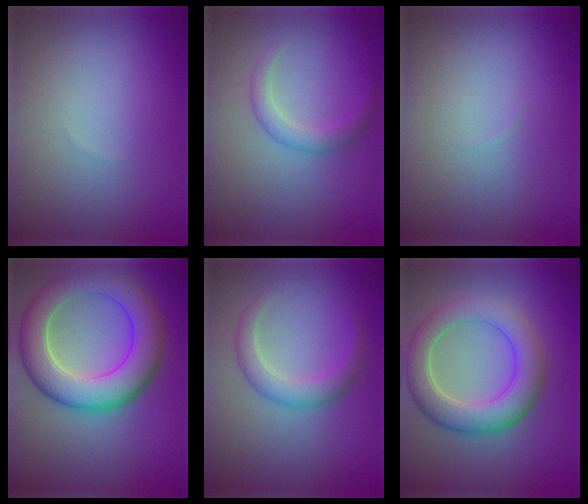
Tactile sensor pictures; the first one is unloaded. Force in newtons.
{"total": 2.0, "press": 2.0, "slide": 0.1}
{"total": 0.0}
{"total": 8.3, "press": 8.3, "slide": 0.4}
{"total": 2.7, "press": 2.7, "slide": 0.1}
{"total": 6.0, "press": 6.0, "slide": 0.2}